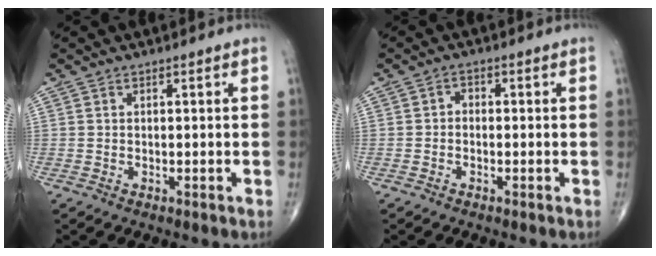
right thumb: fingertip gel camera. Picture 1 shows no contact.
{"total": 1.6, "force": [-0.4, 1.3, 0.9], "torque": [-0.002, 0.008, -0.015]}